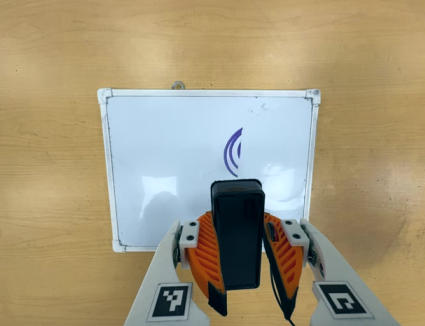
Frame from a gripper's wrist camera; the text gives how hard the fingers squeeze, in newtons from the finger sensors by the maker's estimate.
{"total": 6.5, "left": 6.2, "right": 6.8}